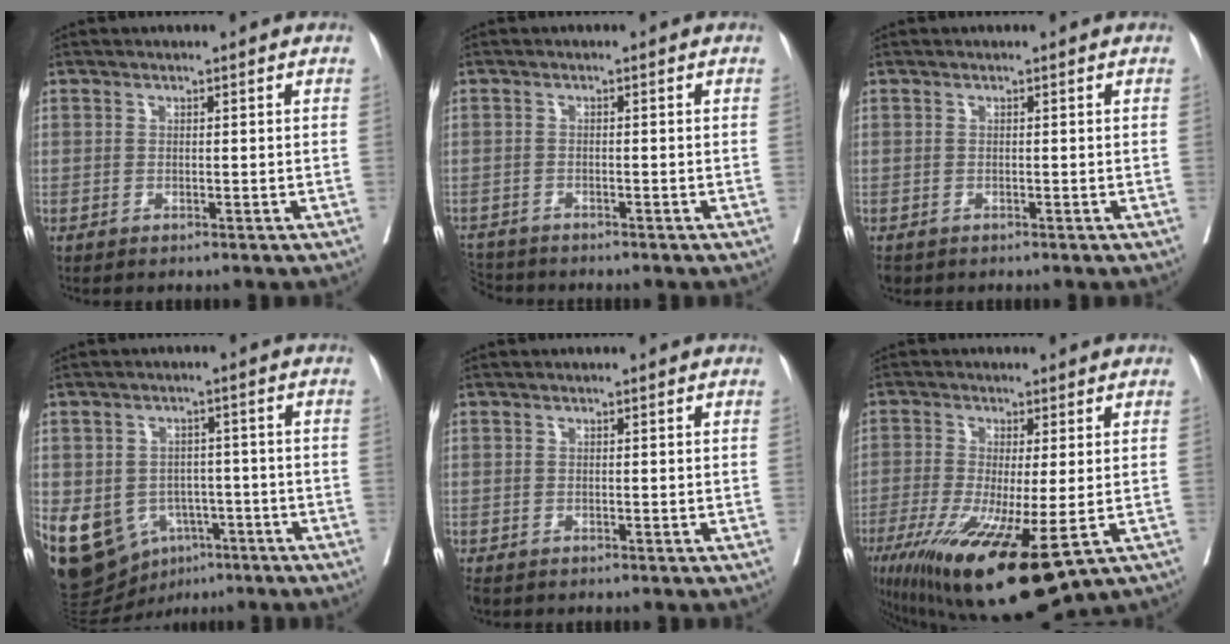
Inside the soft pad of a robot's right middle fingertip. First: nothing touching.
{"total": 4.5, "force": [-4.4, 1.2, 0.4], "torque": [-0.007, -0.012, -0.079]}
{"total": 1.9, "force": [-1.3, 1.1, 0.7], "torque": [-0.018, -0.004, -0.021]}
{"total": 13.7, "force": [-6.1, 10.3, 6.8], "torque": [-0.135, 0.016, -0.082]}
{"total": 1.8, "force": [-1.3, 0.9, 0.7], "torque": [-0.018, -0.006, -0.020]}
{"total": 18.3, "force": [-8.2, 4.0, 15.9], "torque": [-0.276, -0.057, -0.126]}